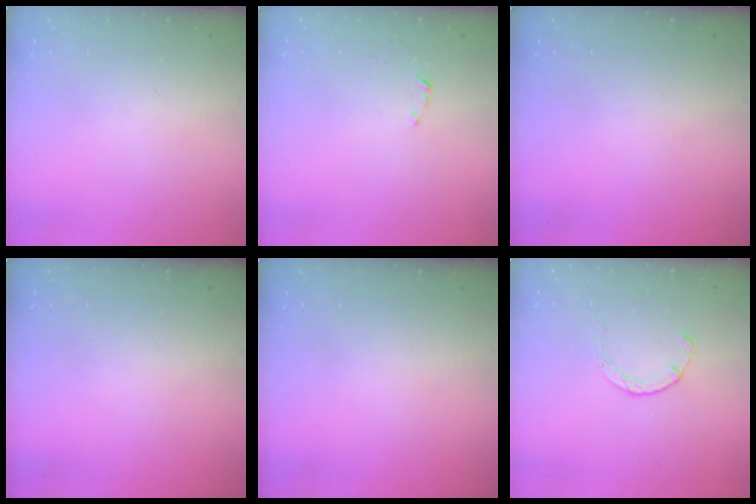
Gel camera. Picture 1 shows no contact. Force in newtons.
{"total": 1.9, "press": 1.9, "slide": 0.2}
{"total": 0.0}
{"total": 0.0}
{"total": 0.0}
{"total": 3.7, "press": 3.6, "slide": 0.5}